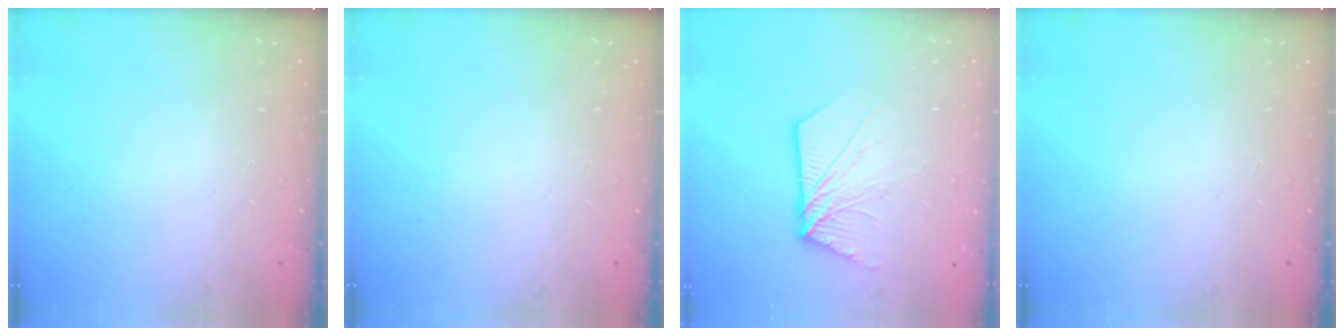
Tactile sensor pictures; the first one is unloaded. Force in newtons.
{"total": 0.0}
{"total": 11.5, "press": 11.4, "slide": 1.0}
{"total": 0.0}